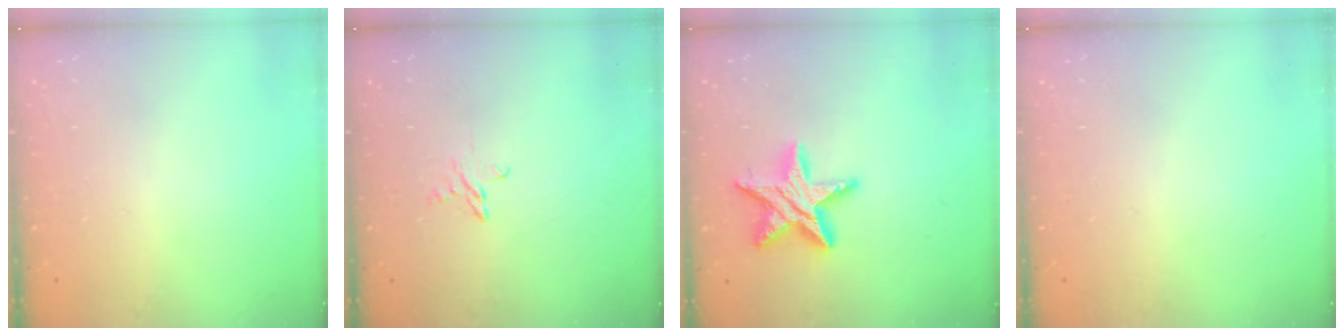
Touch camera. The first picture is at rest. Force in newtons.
{"total": 3.4, "press": 3.4, "slide": 0.4}
{"total": 13.9, "press": 13.9, "slide": 0.9}
{"total": 0.0}